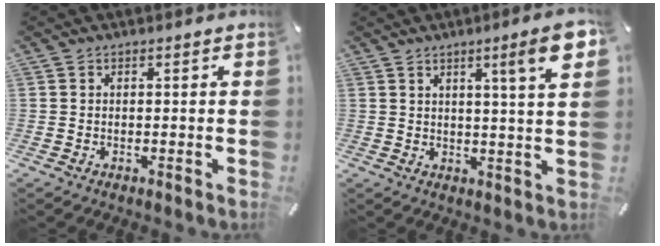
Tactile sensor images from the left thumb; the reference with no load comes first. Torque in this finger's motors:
{"motor_torque": [1.29, 1.16, 0.97, -0.57, 0.29]}